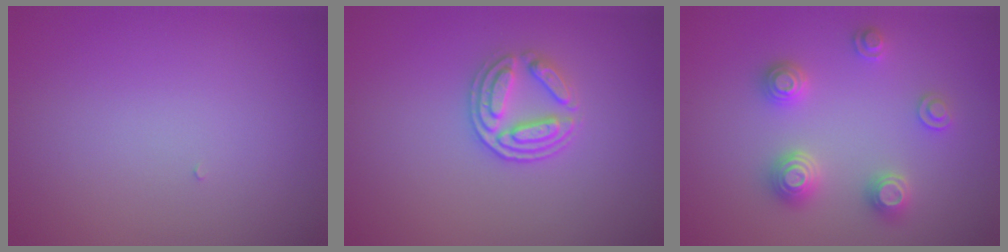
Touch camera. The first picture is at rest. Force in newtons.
{"total": 3.0, "press": 2.7, "slide": 1.2}
{"total": 3.4, "press": 3.4, "slide": 0.5}